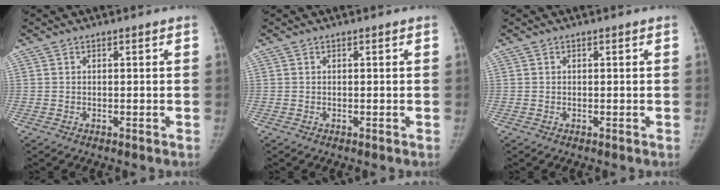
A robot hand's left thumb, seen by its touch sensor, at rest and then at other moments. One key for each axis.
{"total": 0.0}
{"total": 0.0}